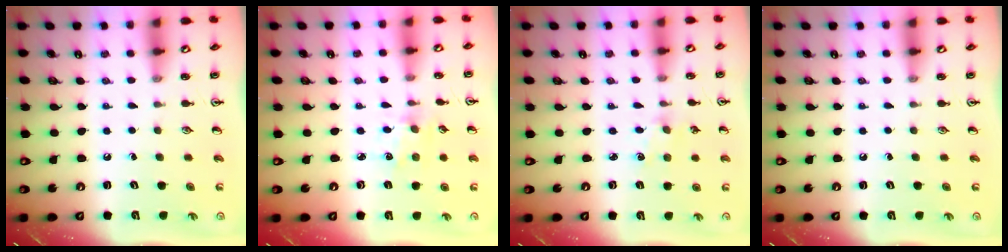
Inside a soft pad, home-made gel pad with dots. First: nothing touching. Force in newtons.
{"total": 1.7, "press": 1.7, "slide": 0.3}
{"total": 0.8, "press": 0.8, "slide": 0.2}
{"total": 0.0}